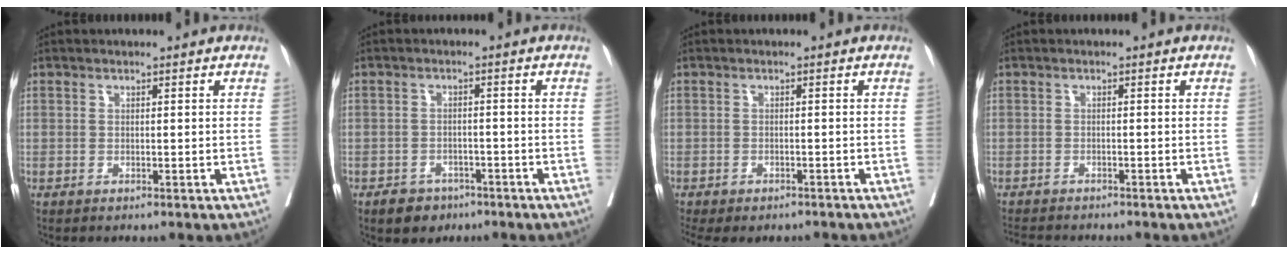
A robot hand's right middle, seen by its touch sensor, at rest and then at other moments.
{"total": 3.7, "force": [-2.5, 2.6, 1.0], "torque": [-0.018, 0.006, -0.034]}
{"total": 8.4, "force": [-6.8, 3.6, 3.3], "torque": [-0.066, -0.002, -0.086]}
{"total": 5.8, "force": [-5.4, 1.0, 2.0], "torque": [-0.029, -0.008, -0.082]}